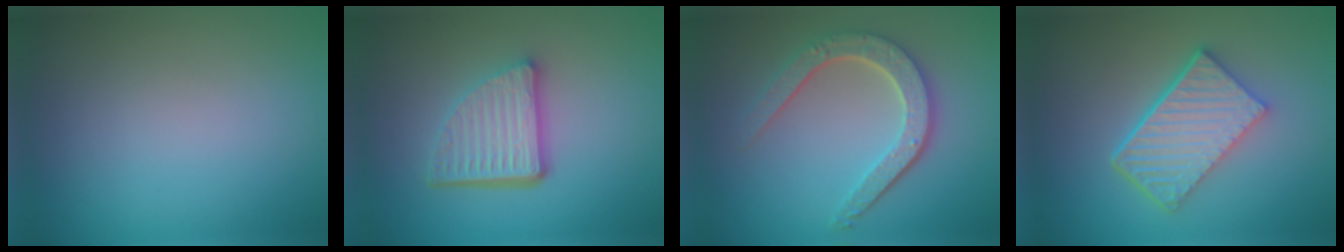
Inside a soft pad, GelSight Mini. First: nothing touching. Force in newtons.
{"total": 5.3, "press": 3.7, "slide": 3.9}
{"total": 4.7, "press": 3.6, "slide": 3.0}
{"total": 6.0, "press": 4.4, "slide": 4.1}